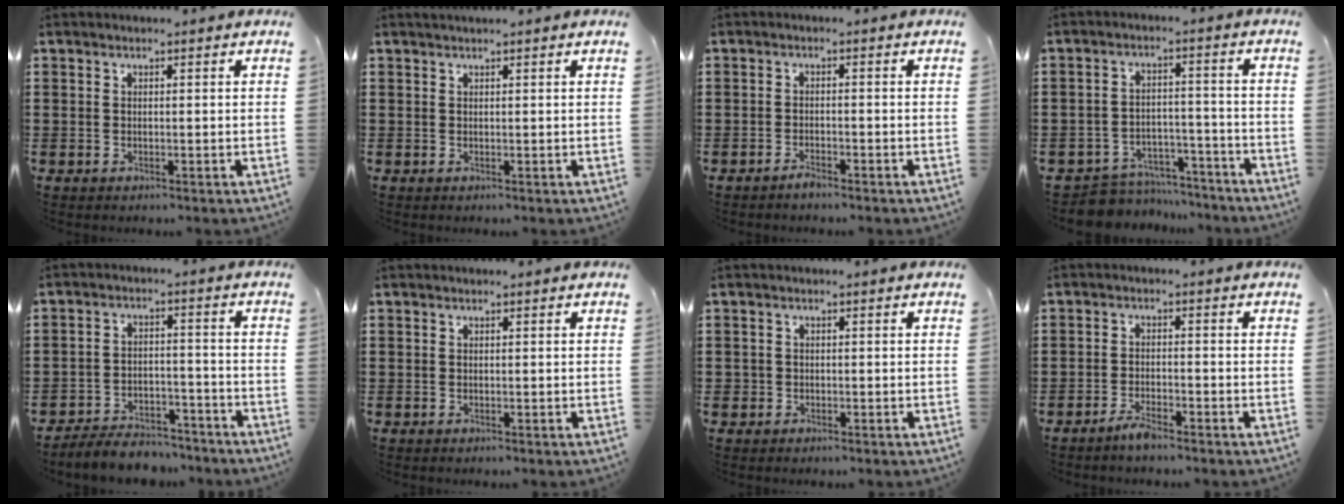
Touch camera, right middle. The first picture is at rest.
{"total": 0.7, "force": [0.5, -0.1, 0.3], "torque": [-0.007, -0.003, 0.010]}
{"total": 1.4, "force": [-1.3, 0.2, 0.6], "torque": [-0.013, -0.004, -0.024]}
{"total": 5.9, "force": [-5.8, 1.1, 0.3], "torque": [-0.011, 0.017, -0.118]}
{"total": 5.4, "force": [-5.2, 1.0, 0.7], "torque": [-0.009, 0.015, -0.104]}
{"total": 0.0}
{"total": 1.2, "force": [-0.3, 1.1, 0.2], "torque": [-0.007, 0.006, -0.009]}
{"total": 2.5, "force": [-2.0, 0.4, 1.4], "torque": [-0.031, 0.001, -0.040]}